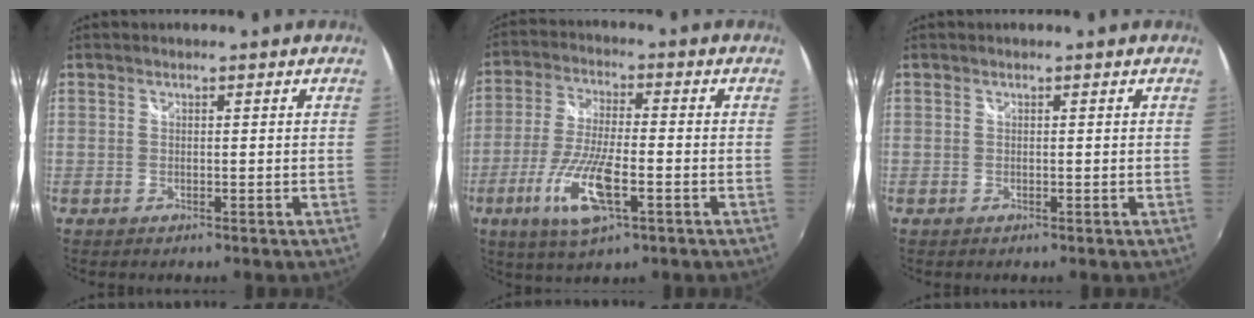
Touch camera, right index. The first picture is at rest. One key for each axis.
{"total": 12.0, "fx": -4.7, "fy": 3.0, "fz": 10.6, "tx": -0.223, "ty": -0.015, "tz": -0.090}
{"total": 0.0}